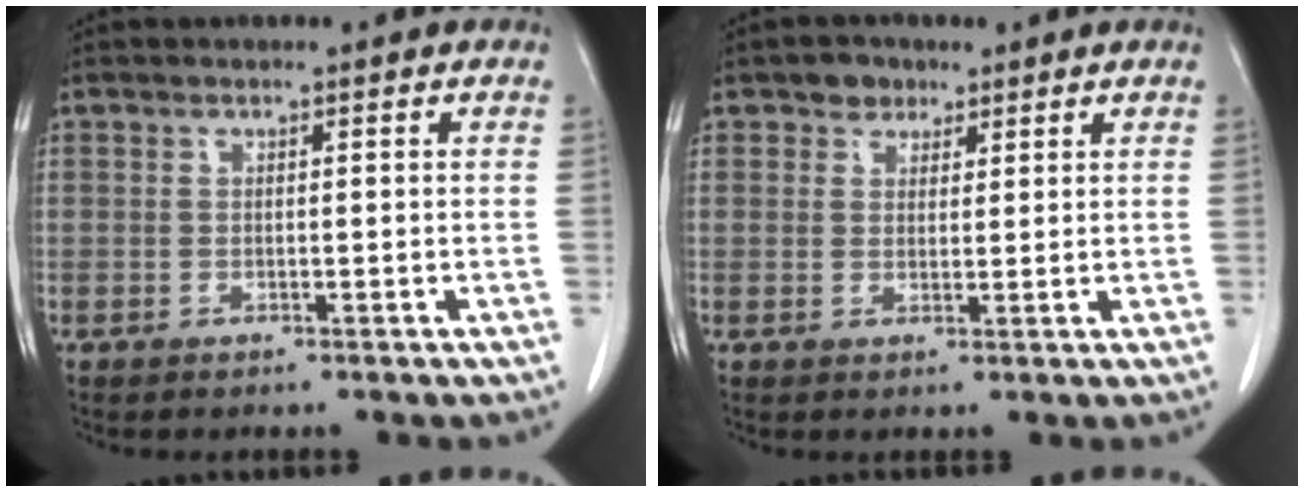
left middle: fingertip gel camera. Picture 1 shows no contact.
{"total": 2.6, "force": [1.7, 1.9, 0.6], "torque": [-0.010, 0.004, 0.025]}